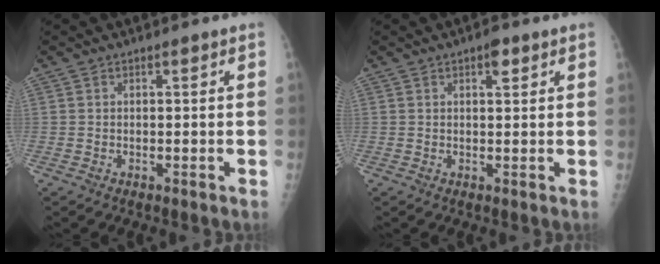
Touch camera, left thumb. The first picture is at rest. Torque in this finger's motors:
{"motor_torque": [0.47, 0.39, 0.29, -0.21, 0.00]}